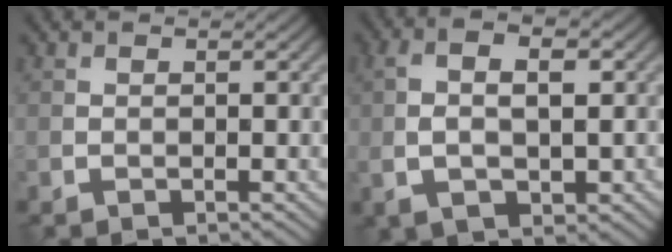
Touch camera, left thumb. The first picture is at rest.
{"total": 6.5, "force": [-0.3, 2.9, 5.8], "torque": [-0.115, 0.003, -0.005]}